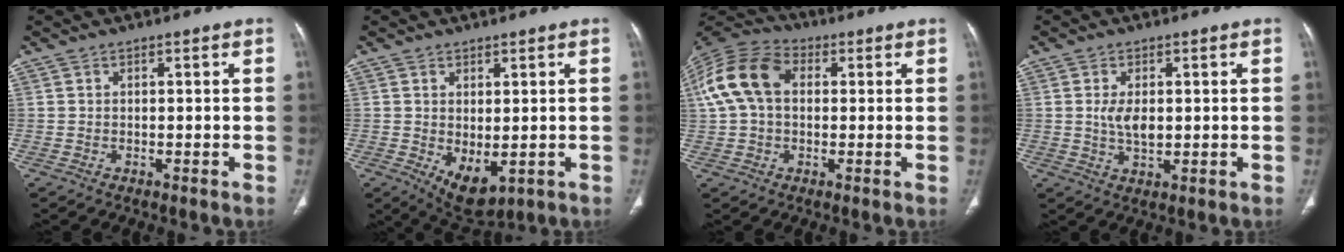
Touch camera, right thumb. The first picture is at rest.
{"total": 6.5, "force": [-1.1, 3.5, 5.4], "torque": [-0.077, -0.014, 0.003]}
{"total": 13.3, "force": [2.1, 9.2, 9.3], "torque": [-0.188, 0.035, 0.031]}
{"total": 4.5, "force": [0.5, 2.3, 3.8], "torque": [-0.074, -0.008, 0.012]}